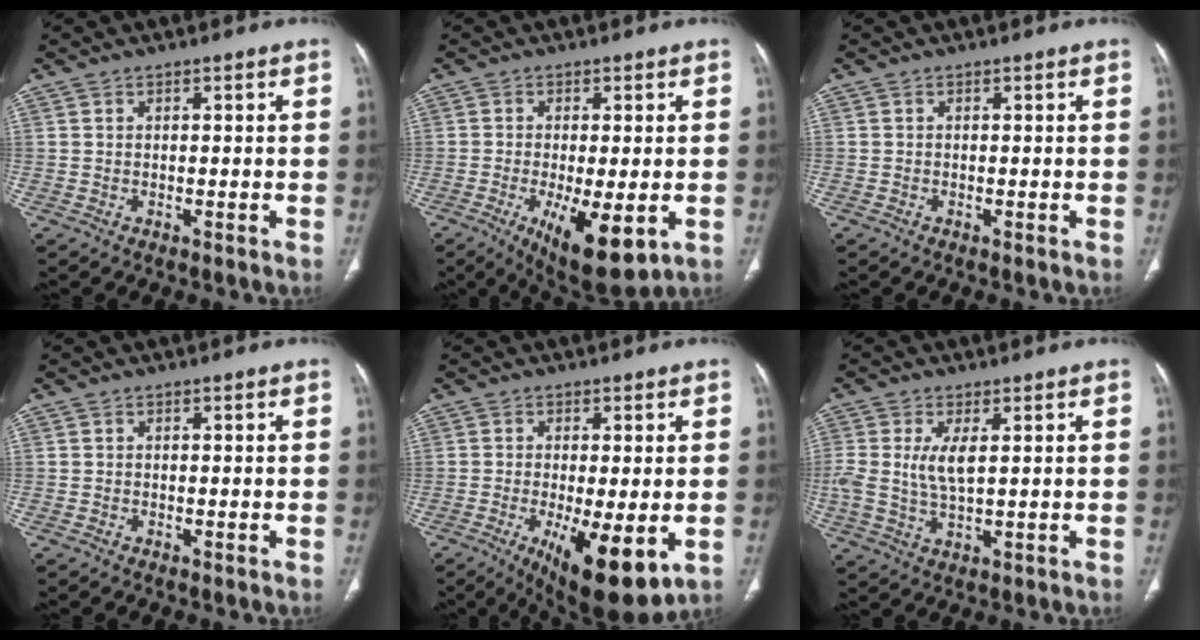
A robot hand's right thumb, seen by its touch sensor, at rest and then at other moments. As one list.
[{"total": 11.9, "force": [-3.8, 4.1, 10.5], "torque": [-0.166, -0.019, -0.048]}, {"total": 0.0}, {"total": 0.0}, {"total": 13.3, "force": [-4.0, 4.3, 11.9], "torque": [-0.178, -0.022, -0.049]}, {"total": 6.0, "force": [1.1, 2.5, 5.3], "torque": [-0.125, -0.006, 0.025]}]